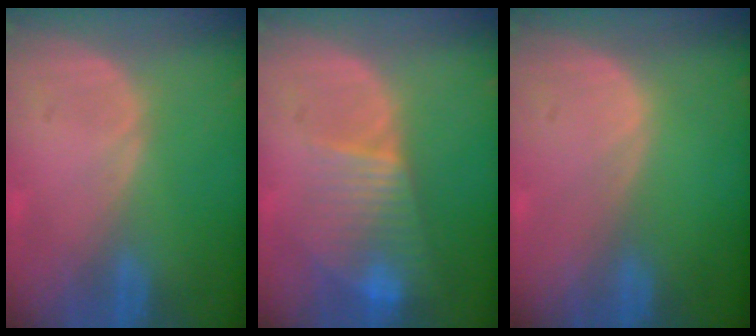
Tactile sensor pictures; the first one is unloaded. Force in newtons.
{"total": 8.0, "press": 6.9, "slide": 4.1}
{"total": 0.0}